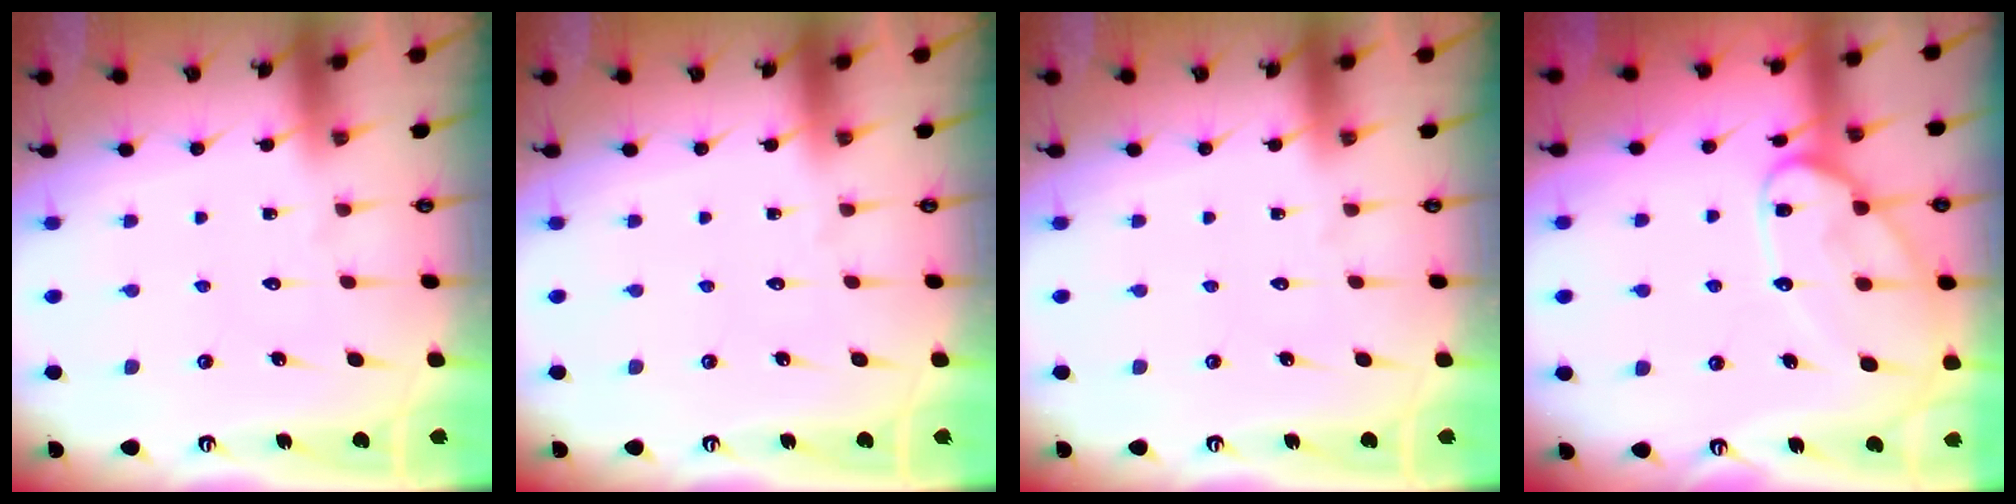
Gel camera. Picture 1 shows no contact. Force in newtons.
{"total": 0.0}
{"total": 0.0}
{"total": 14.0, "press": 13.9, "slide": 1.2}